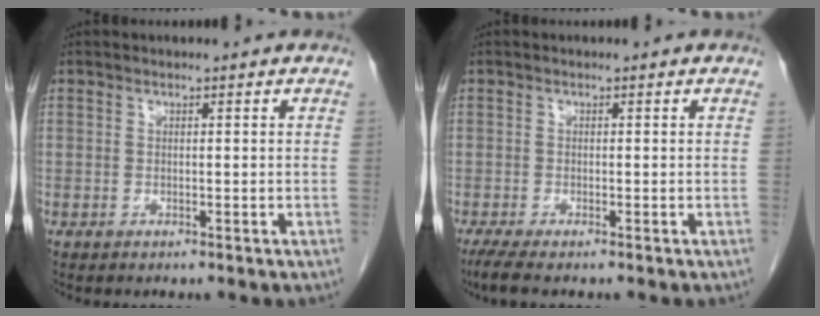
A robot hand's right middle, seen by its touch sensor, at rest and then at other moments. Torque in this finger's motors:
{"motor_torque": [0.59, -0.31, 0.01, 0.03]}